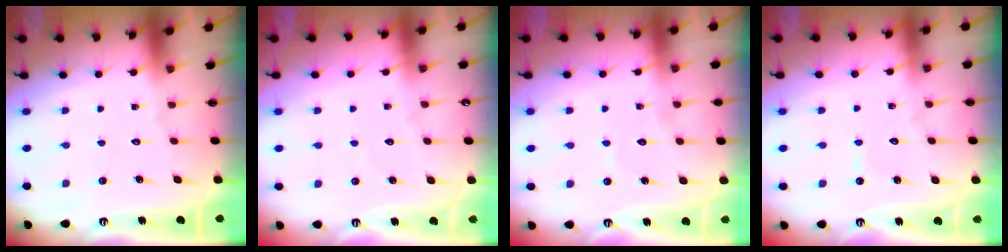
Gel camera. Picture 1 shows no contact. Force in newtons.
{"total": 2.4, "press": 2.4, "slide": 0.2}
{"total": 5.1, "press": 5.1, "slide": 0.4}
{"total": 2.8, "press": 2.8, "slide": 0.3}